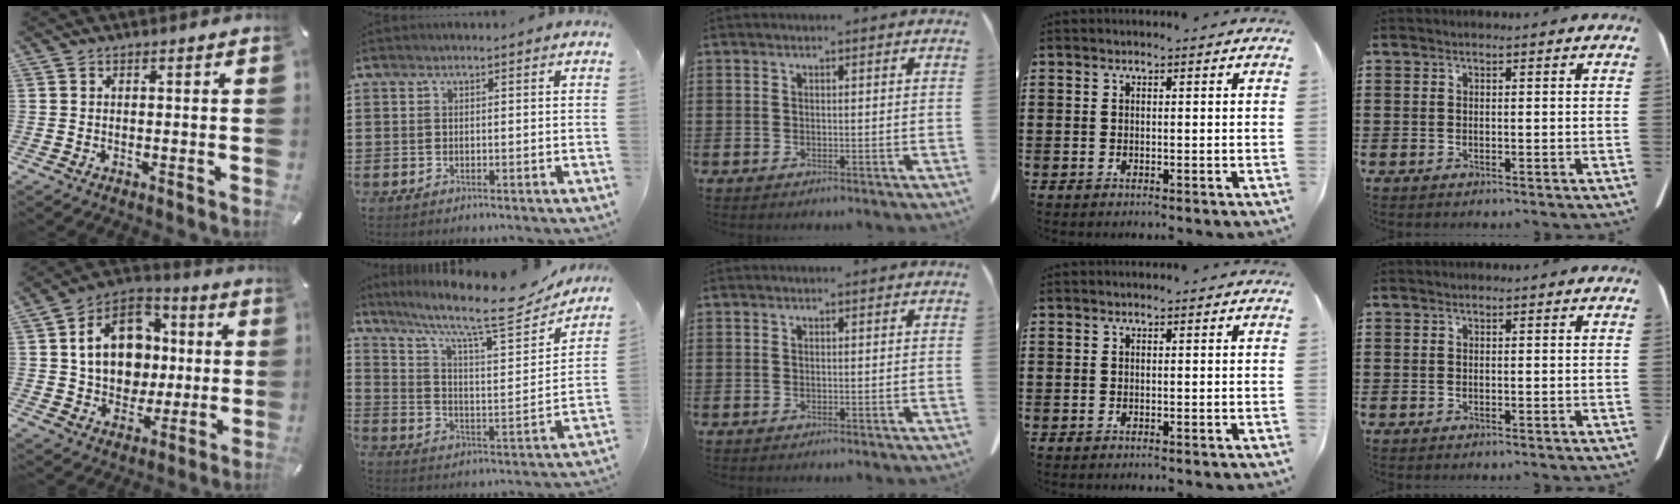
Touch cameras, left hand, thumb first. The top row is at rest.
{"thumb": {"total": 16.2, "force": [1.5, 13.4, 9.0], "torque": [-0.158, 0.004, 0.033]}, "index": {"total": 11.6, "force": [9.2, 1.7, 6.8], "torque": [-0.140, -0.056, 0.146]}}